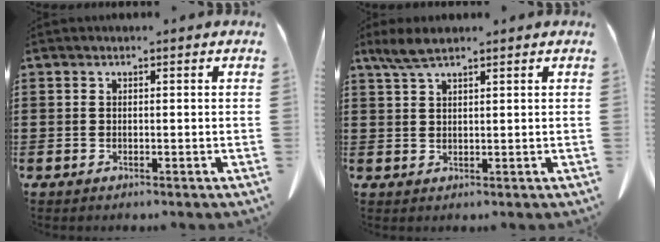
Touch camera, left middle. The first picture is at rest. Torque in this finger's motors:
{"motor_torque": [0.27, -0.13, 0.06, 0.07]}